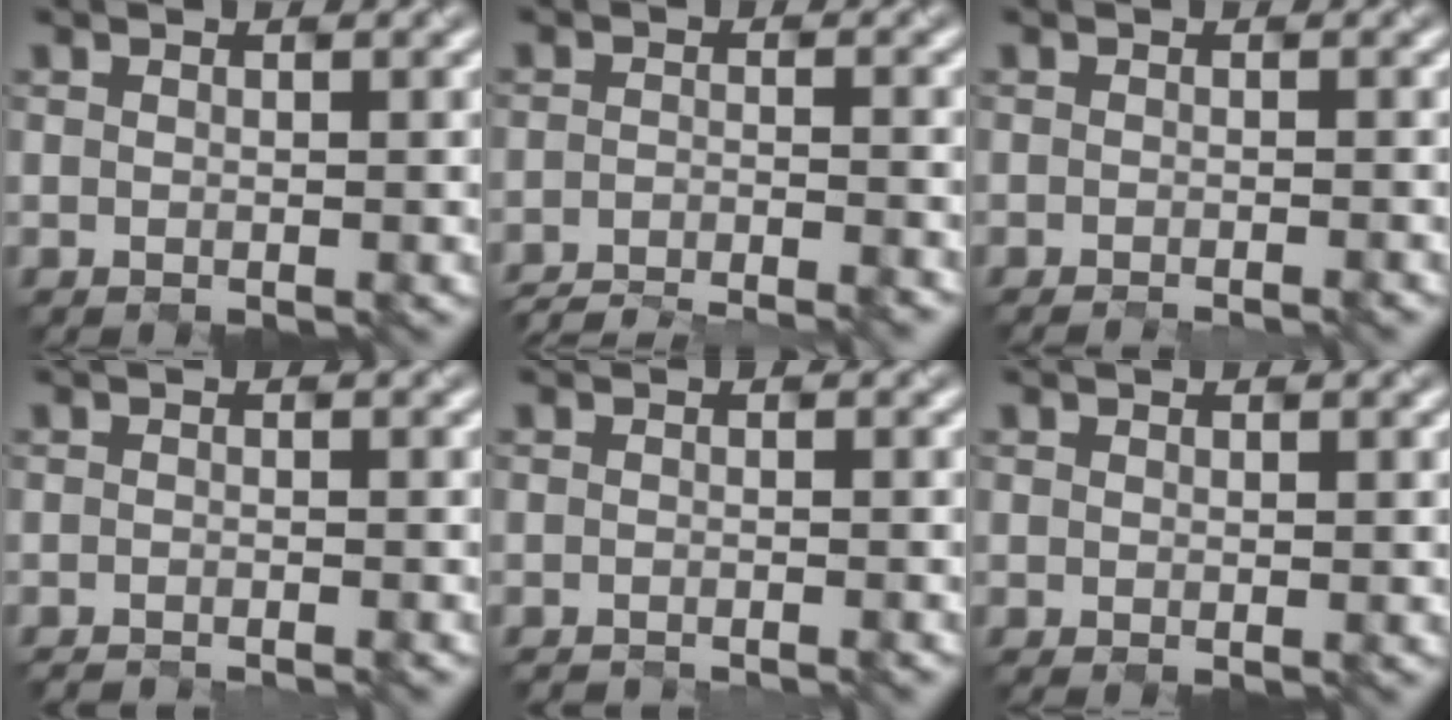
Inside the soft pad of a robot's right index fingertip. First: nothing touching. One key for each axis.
{"total": 6.9, "fx": -6.7, "fy": 0.7, "fz": 1.6, "tx": -0.020, "ty": -0.012, "tz": -0.097}
{"total": 1.1, "fx": -0.6, "fy": 0.5, "fz": 0.7, "tx": 0.010, "ty": 0.001, "tz": -0.019}
{"total": 1.0, "fx": -1.0, "fy": 0.1, "fz": 0.2, "tx": 0.013, "ty": -0.007, "tz": -0.026}
{"total": 0.9, "fx": -0.9, "fy": 0.1, "fz": 0.2, "tx": 0.010, "ty": -0.008, "tz": -0.027}
{"total": 0.0}